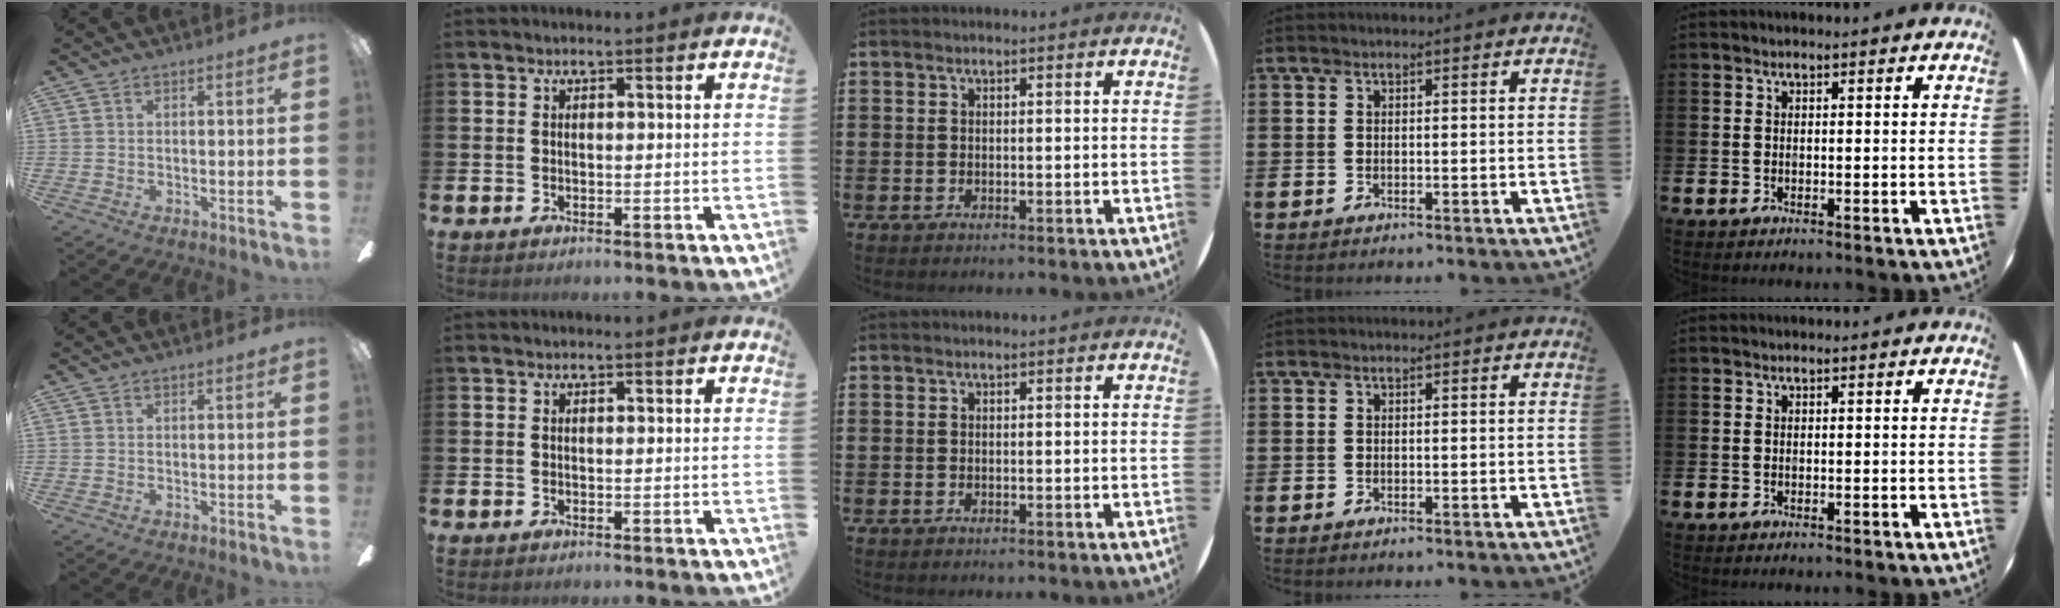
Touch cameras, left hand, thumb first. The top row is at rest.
{}